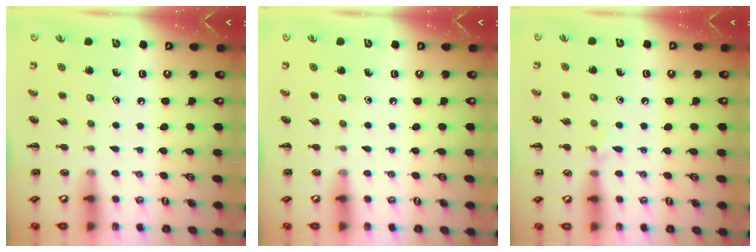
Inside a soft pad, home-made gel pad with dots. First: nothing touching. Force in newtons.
{"total": 0.0}
{"total": 5.3, "press": 5.0, "slide": 1.7}